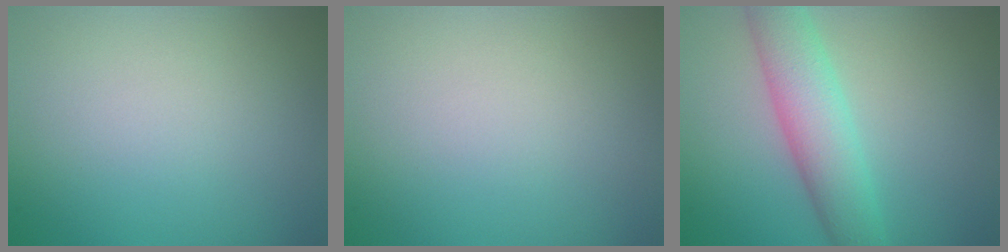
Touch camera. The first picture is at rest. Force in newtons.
{"total": 0.0}
{"total": 5.3, "press": 5.3, "slide": 0.2}